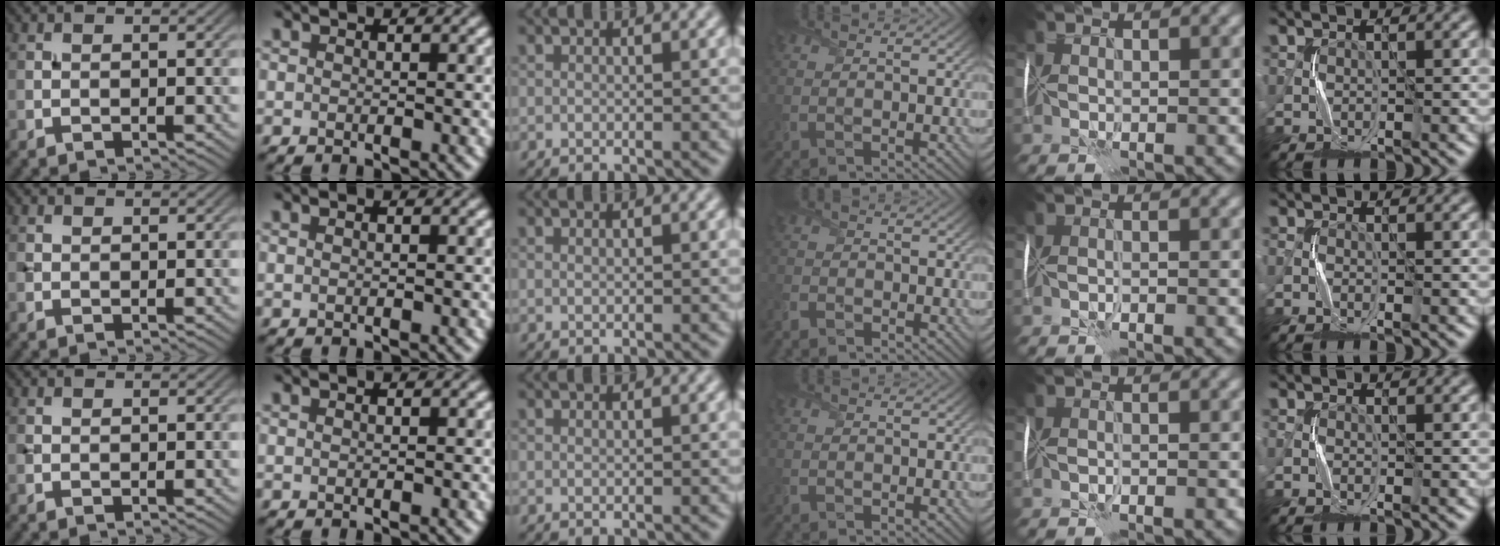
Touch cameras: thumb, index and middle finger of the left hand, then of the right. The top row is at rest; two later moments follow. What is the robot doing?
{"motion": "fold", "object": "memory foam"}